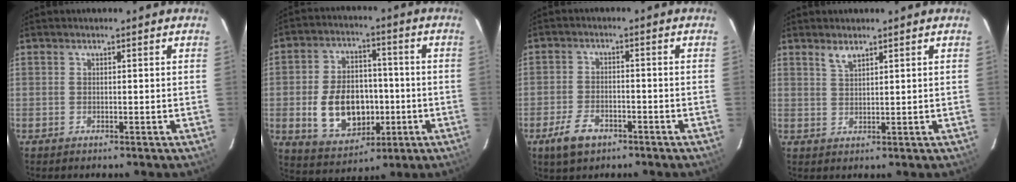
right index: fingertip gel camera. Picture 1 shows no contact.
{"total": 14.2, "force": [-2.7, 10.0, 9.7], "torque": [-0.205, 0.011, -0.022]}
{"total": 6.6, "force": [-4.1, 3.6, 3.8], "torque": [-0.096, -0.003, -0.071]}
{"total": 2.2, "force": [1.8, 0.6, 1.2], "torque": [-0.024, 0.001, 0.033]}